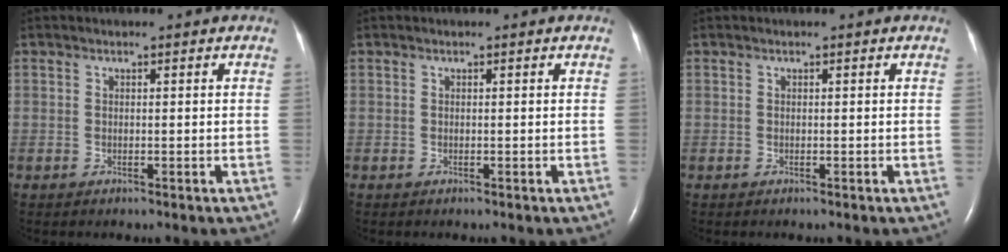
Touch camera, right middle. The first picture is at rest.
{"total": 0.0}
{"total": 0.0}